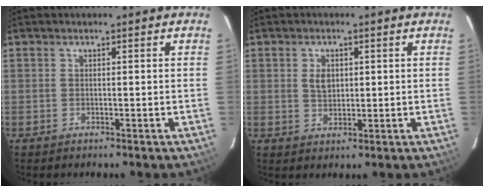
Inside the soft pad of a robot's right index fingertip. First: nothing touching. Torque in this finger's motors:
{"motor_torque": [0.49, 0.32, 0.02, 0.01]}